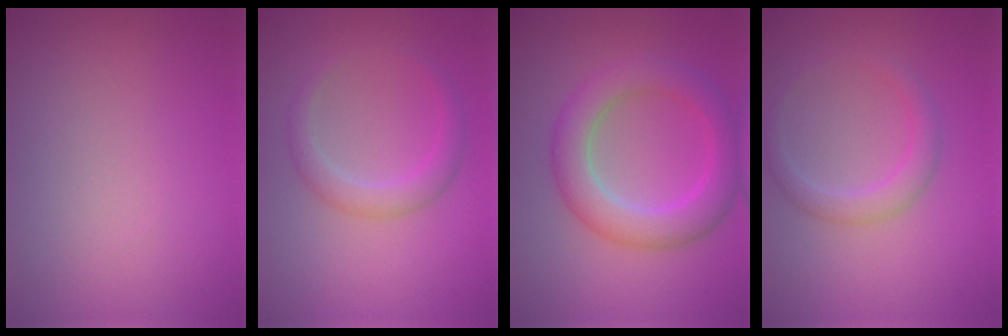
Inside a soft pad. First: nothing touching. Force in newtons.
{"total": 2.4, "press": 2.3, "slide": 0.2}
{"total": 5.1, "press": 5.1, "slide": 0.1}
{"total": 2.1, "press": 2.1, "slide": 0.2}